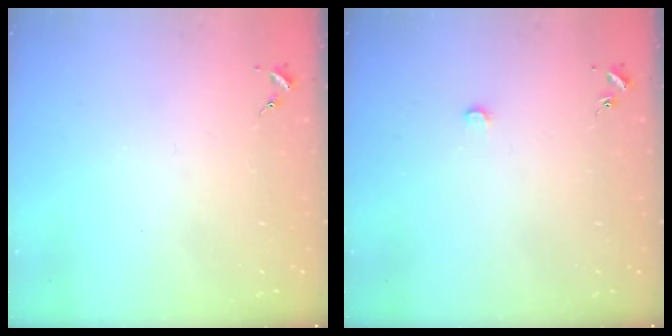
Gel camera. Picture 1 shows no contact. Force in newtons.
{"total": 3.8, "press": 3.8, "slide": 0.4}